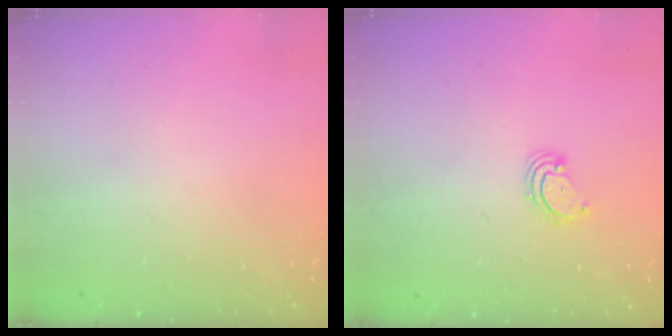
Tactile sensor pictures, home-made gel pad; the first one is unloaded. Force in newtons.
{"total": 2.8, "press": 2.8, "slide": 0.2}